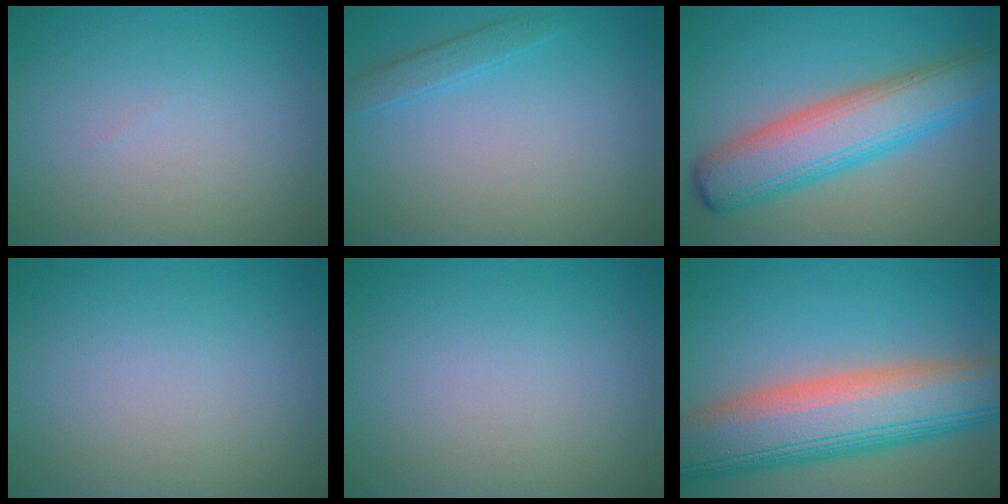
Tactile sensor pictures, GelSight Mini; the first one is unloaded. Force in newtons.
{"total": 1.6, "press": 1.6, "slide": 0.1}
{"total": 8.0, "press": 8.0, "slide": 0.2}
{"total": 0.0}
{"total": 0.0}
{"total": 12.0, "press": 12.0, "slide": 0.7}